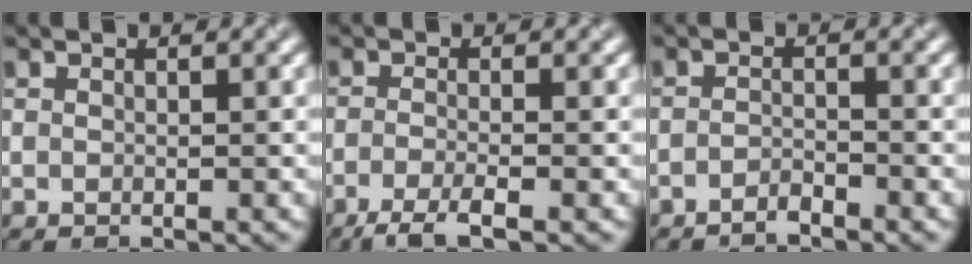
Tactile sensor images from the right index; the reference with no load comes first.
{"total": 3.2, "force": [-2.0, 0.6, 2.4], "torque": [-0.045, -0.006, -0.048]}
{"total": 1.3, "force": [-1.2, 0.2, 0.6], "torque": [-0.010, 0.003, -0.025]}